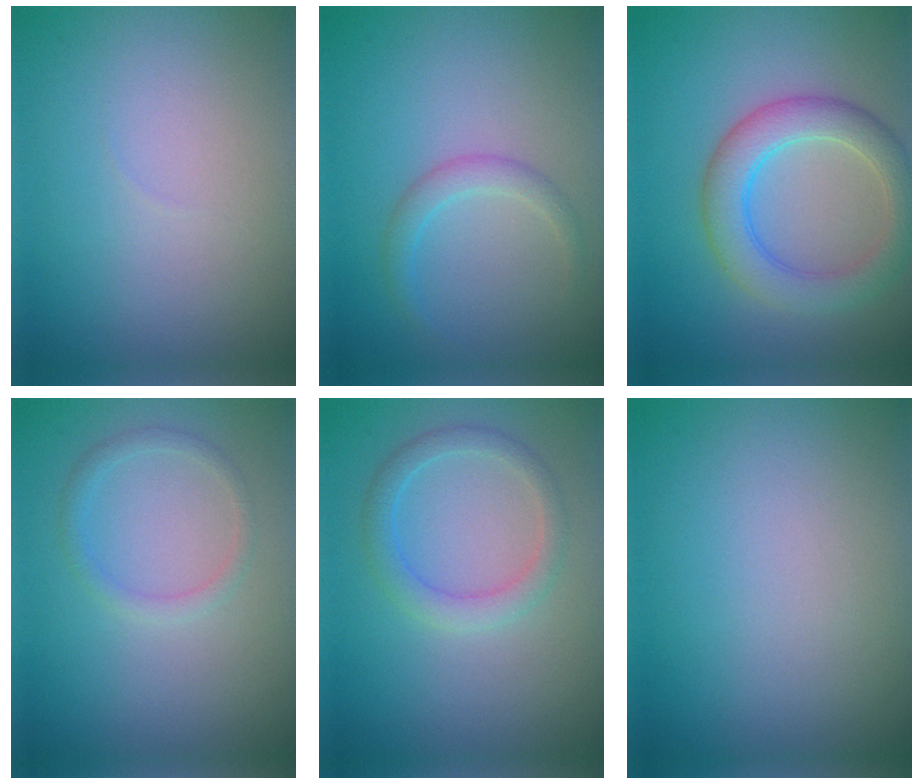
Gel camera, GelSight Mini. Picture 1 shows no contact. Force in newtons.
{"total": 1.7, "press": 1.7, "slide": 0.1}
{"total": 4.9, "press": 4.9, "slide": 0.2}
{"total": 1.3, "press": 1.3, "slide": 0.1}
{"total": 2.3, "press": 2.3, "slide": 0.1}
{"total": 0.0}